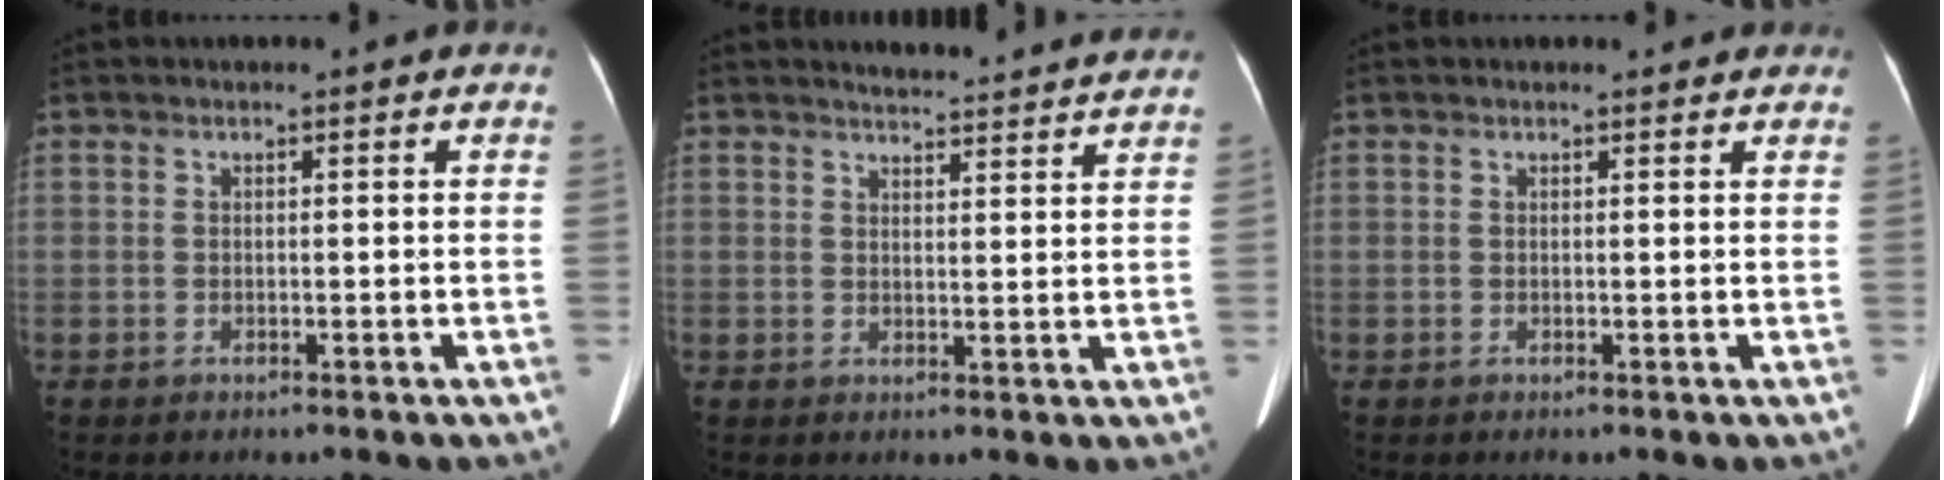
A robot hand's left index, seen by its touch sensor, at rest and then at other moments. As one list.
[{"total": 9.9, "force": [9.6, 0.0, 2.3], "torque": [-0.029, 0.003, 0.107]}, {"total": 2.3, "force": [2.2, 0.7, 0.6], "torque": [-0.007, 0.008, 0.018]}]